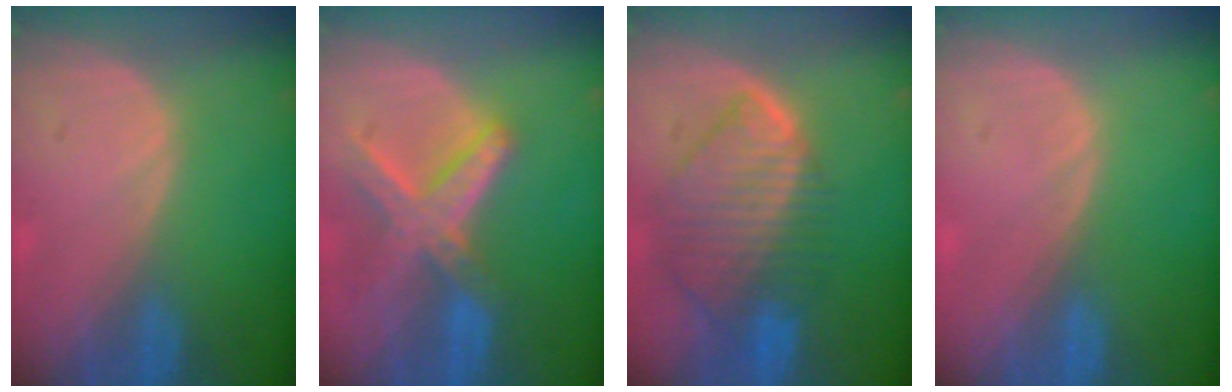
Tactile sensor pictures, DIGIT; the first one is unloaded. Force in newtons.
{"total": 8.2, "press": 7.1, "slide": 4.1}
{"total": 9.9, "press": 8.6, "slide": 4.9}
{"total": 0.0}